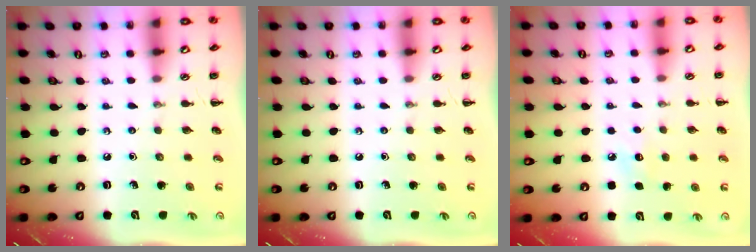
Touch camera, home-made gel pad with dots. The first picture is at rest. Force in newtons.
{"total": 0.0}
{"total": 6.1, "press": 5.8, "slide": 1.8}